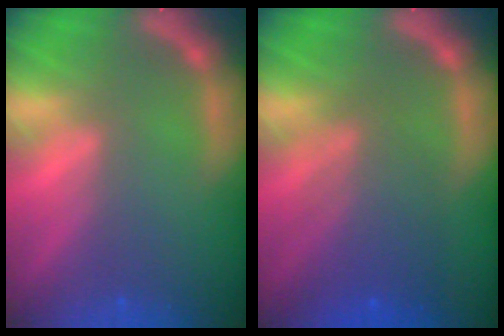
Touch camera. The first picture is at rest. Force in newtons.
{"total": 5.5}